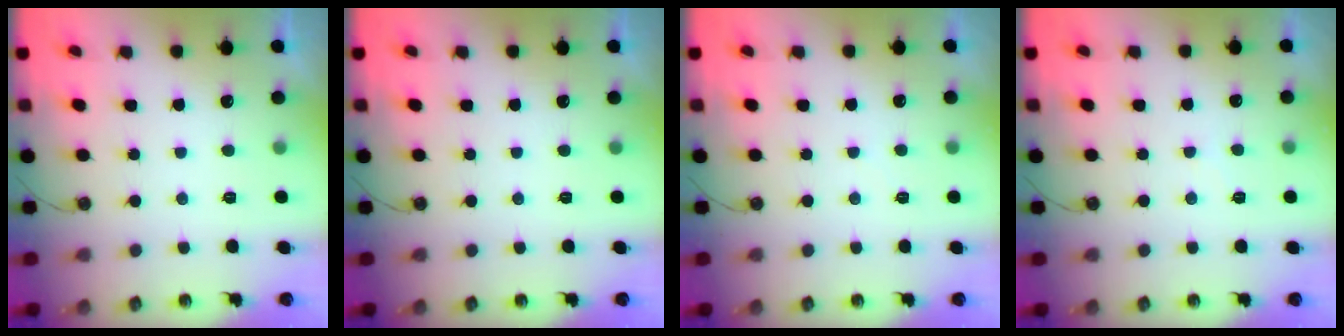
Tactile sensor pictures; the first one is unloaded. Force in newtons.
{"total": 0.0}
{"total": 3.5, "press": 3.5, "slide": 0.5}
{"total": 4.2, "press": 4.1, "slide": 0.7}